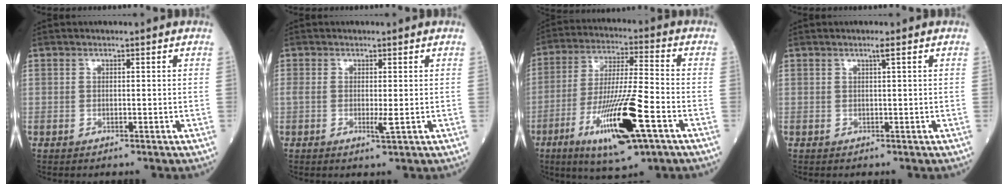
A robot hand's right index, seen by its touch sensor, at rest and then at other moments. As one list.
[{"total": 2.2, "force": [-0.2, 0.3, 2.1], "torque": [-0.041, -0.003, -0.001]}, {"total": 15.9, "force": [-6.7, 1.7, 14.3], "torque": [-0.271, -0.023, -0.112]}, {"total": 0.9, "force": [0.5, -0.3, 0.7], "torque": [-0.019, -0.003, 0.011]}]